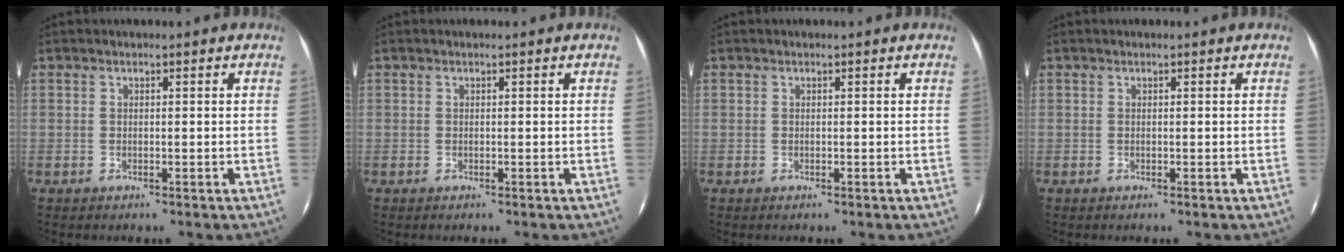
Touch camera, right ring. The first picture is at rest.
{"total": 0.0}
{"total": 0.0}
{"total": 0.0}